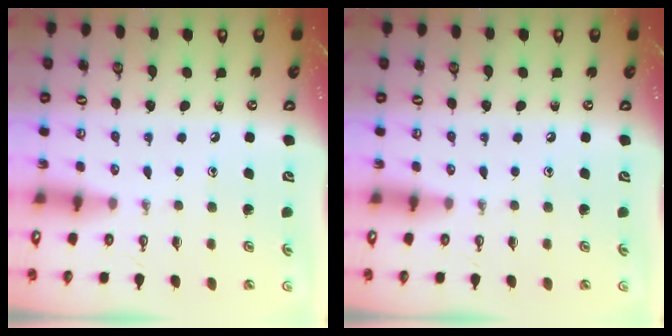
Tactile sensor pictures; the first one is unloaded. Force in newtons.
{"total": 0.0}